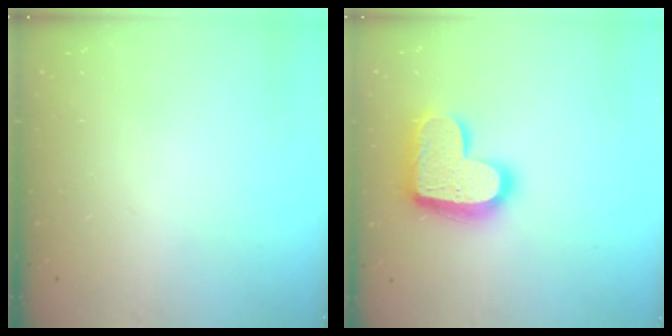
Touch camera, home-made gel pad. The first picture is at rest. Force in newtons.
{"total": 18.7, "press": 18.6, "slide": 1.1}